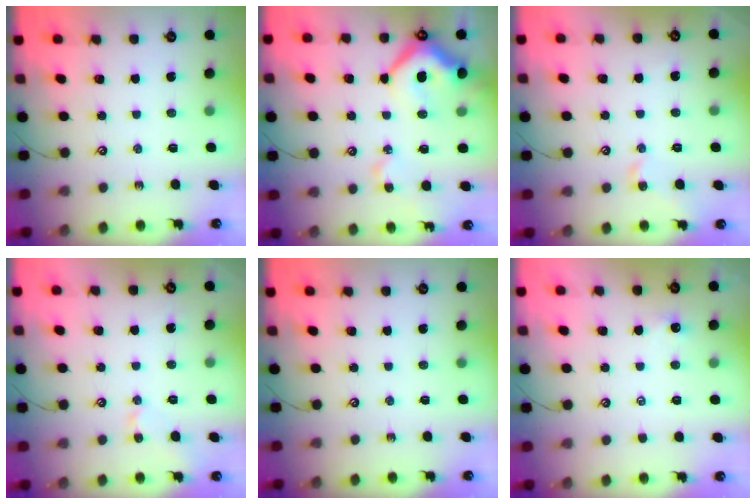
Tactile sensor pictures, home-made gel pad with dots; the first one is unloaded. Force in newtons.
{"total": 13.3, "press": 13.2, "slide": 1.7}
{"total": 1.6, "press": 1.5, "slide": 0.4}
{"total": 2.8, "press": 2.7, "slide": 0.6}
{"total": 0.0}
{"total": 1.8, "press": 1.8, "slide": 0.3}